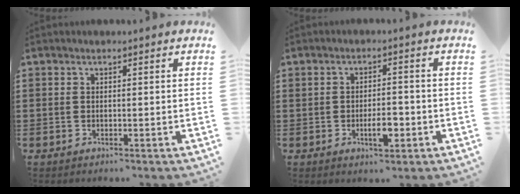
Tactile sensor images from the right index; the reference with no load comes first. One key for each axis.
{"total": 4.4, "fx": -1.3, "fy": 1.7, "fz": 3.8, "tx": -0.065, "ty": 0.007, "tz": -0.022}